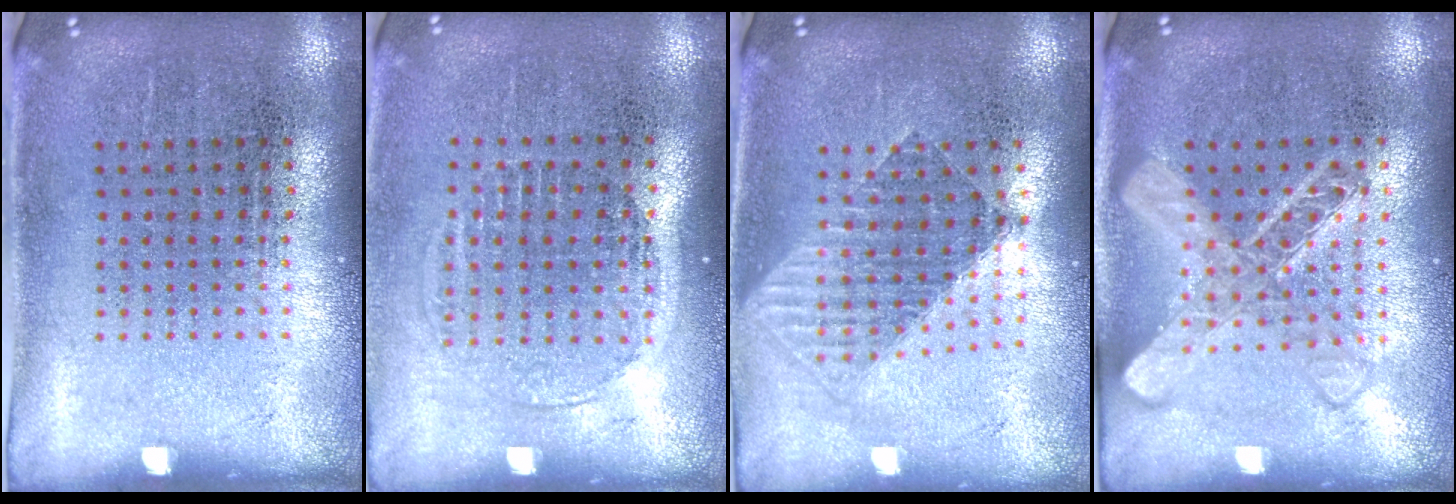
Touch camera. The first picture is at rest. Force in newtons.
{"total": 1.5, "press": 1.3, "slide": 0.7}
{"total": 1.5, "press": 1.3, "slide": 0.9}
{"total": 2.0, "press": 2.0, "slide": 0.2}